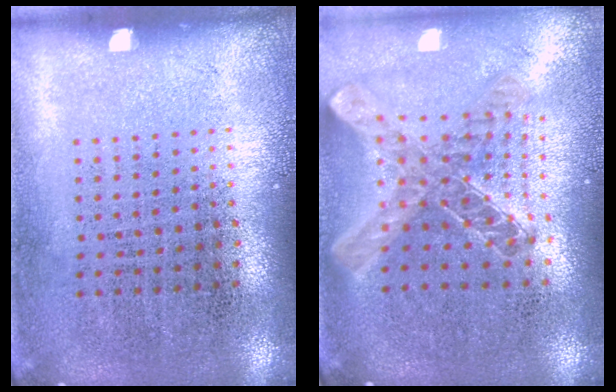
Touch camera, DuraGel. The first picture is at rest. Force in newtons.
{"total": 1.2, "press": 1.1, "slide": 0.5}